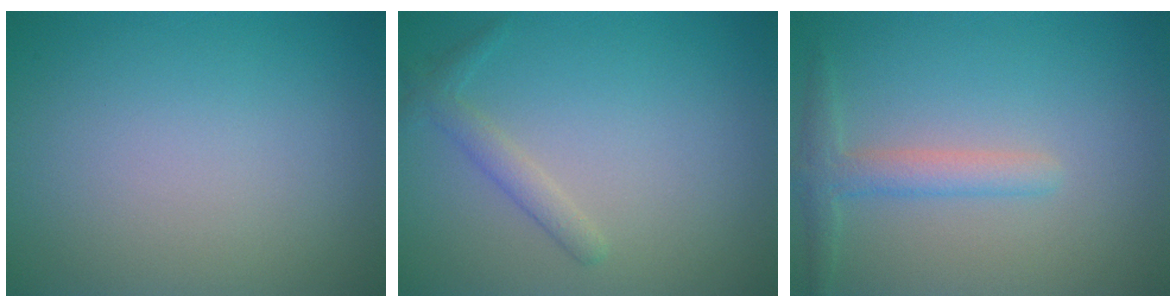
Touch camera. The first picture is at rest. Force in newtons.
{"total": 1.6, "press": 1.6, "slide": 0.1}
{"total": 2.4, "press": 2.4, "slide": 0.2}